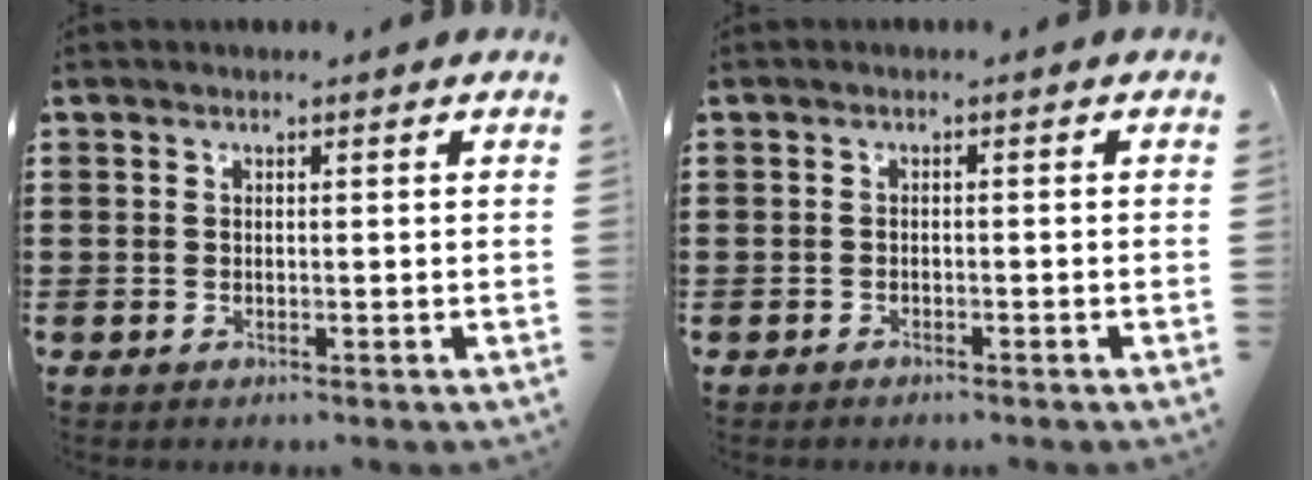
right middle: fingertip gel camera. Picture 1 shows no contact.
{"total": 0.8, "force": [-0.8, 0.1, 0.0], "torque": [-0.003, 0.000, -0.016]}